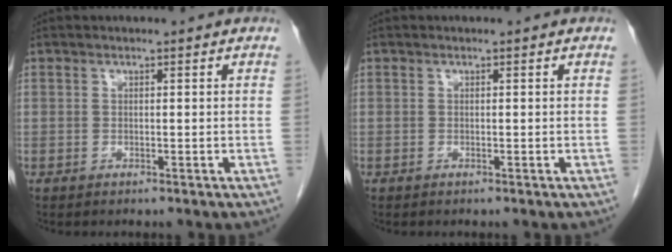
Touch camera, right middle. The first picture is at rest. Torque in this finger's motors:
{"motor_torque": [0.01, -0.27, -0.03, 0.01]}